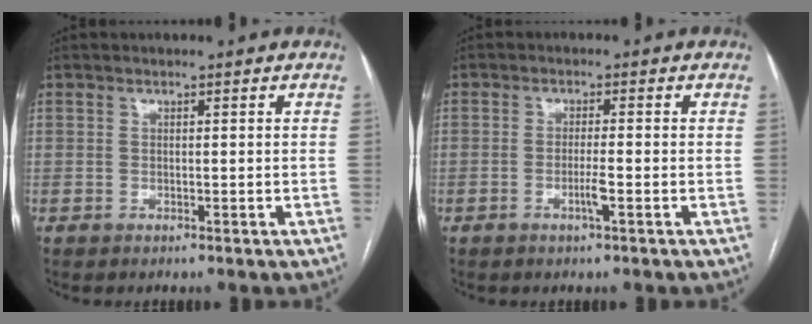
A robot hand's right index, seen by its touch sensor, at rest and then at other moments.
{"total": 2.6, "force": [-1.0, -0.1, 2.3], "torque": [-0.046, -0.003, -0.019]}